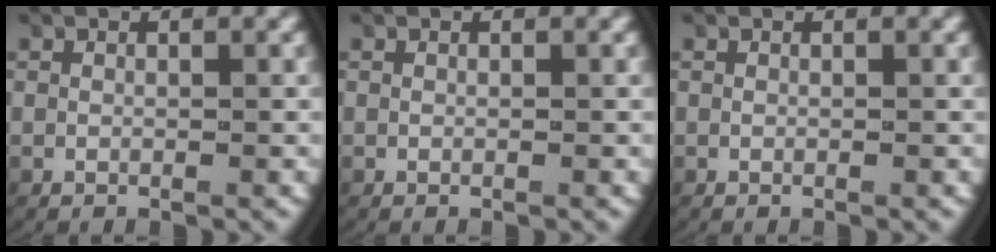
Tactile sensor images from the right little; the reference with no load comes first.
{"total": 0.0}
{"total": 0.0}